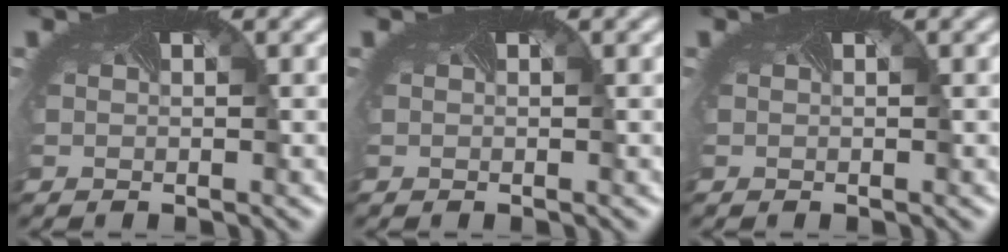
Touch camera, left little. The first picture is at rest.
{"total": 0.0}
{"total": 0.0}